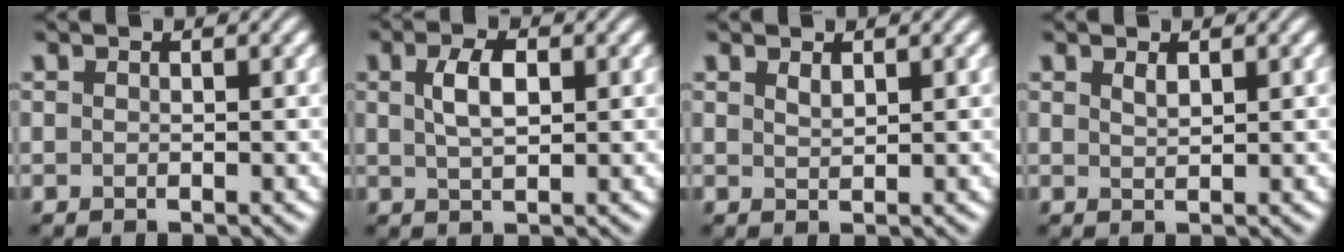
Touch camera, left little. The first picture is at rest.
{"total": 3.1, "force": [0.8, 1.5, 2.6], "torque": [-0.055, 0.003, 0.017]}
{"total": 0.9, "force": [0.7, 0.3, 0.5], "torque": [-0.013, -0.001, 0.014]}
{"total": 0.9, "force": [0.7, 0.2, 0.5], "torque": [-0.012, -0.001, 0.014]}